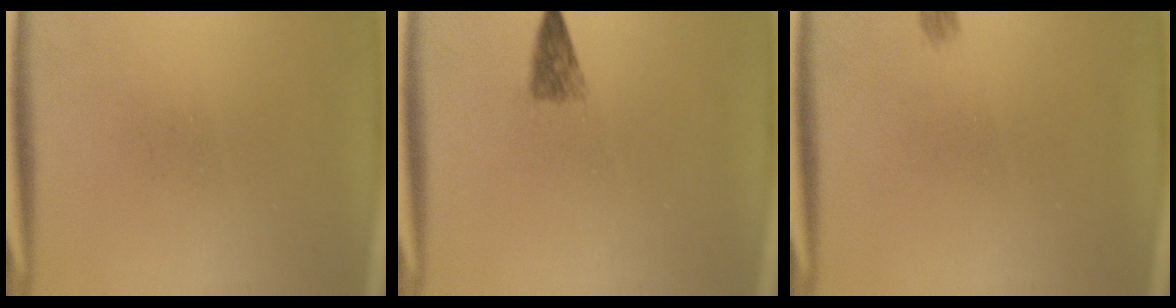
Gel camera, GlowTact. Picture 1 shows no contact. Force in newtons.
{"total": 2.4}
{"total": 1.0}